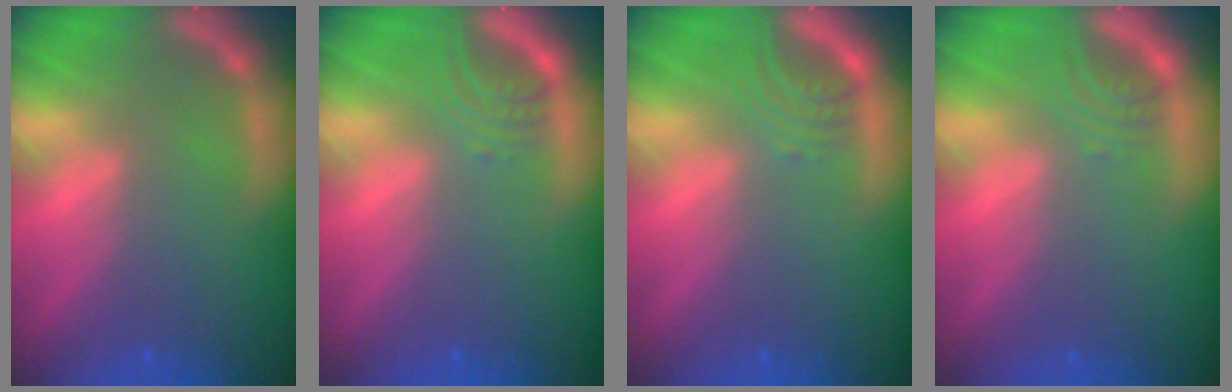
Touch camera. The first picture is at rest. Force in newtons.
{"total": 2.5}
{"total": 2.5}
{"total": 2.0}